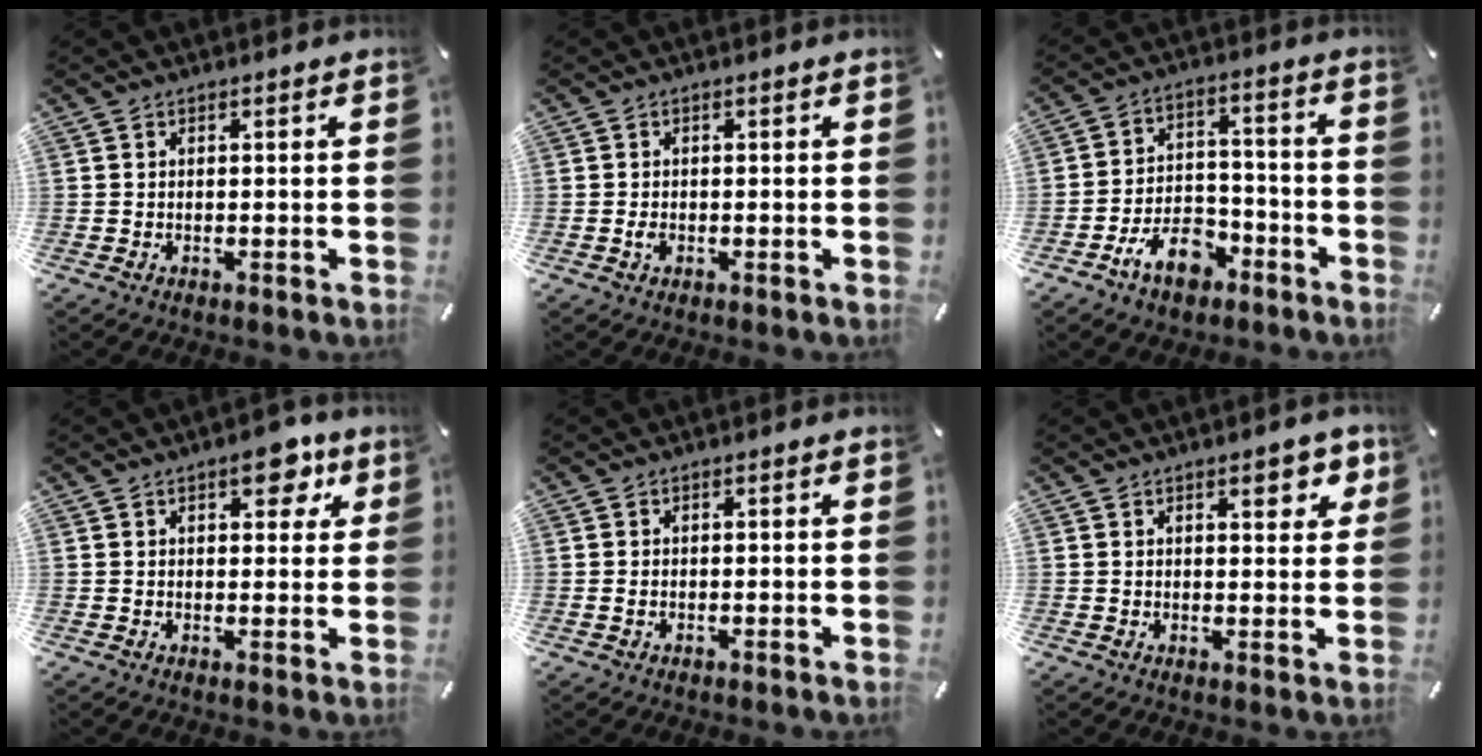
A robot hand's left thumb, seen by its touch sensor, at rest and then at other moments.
{"total": 1.4, "force": [-0.5, 0.9, 1.0], "torque": [-0.021, 0.000, -0.009]}
{"total": 11.7, "force": [-6.5, 7.2, 6.5], "torque": [-0.117, 0.051, -0.112]}
{"total": 7.3, "force": [3.6, 3.8, 5.1], "torque": [-0.053, -0.014, 0.054]}
{"total": 1.0, "force": [-0.2, 0.5, 0.8], "torque": [-0.016, 0.001, -0.004]}
{"total": 5.6, "force": [3.0, 2.4, 4.0], "torque": [-0.045, -0.013, 0.045]}